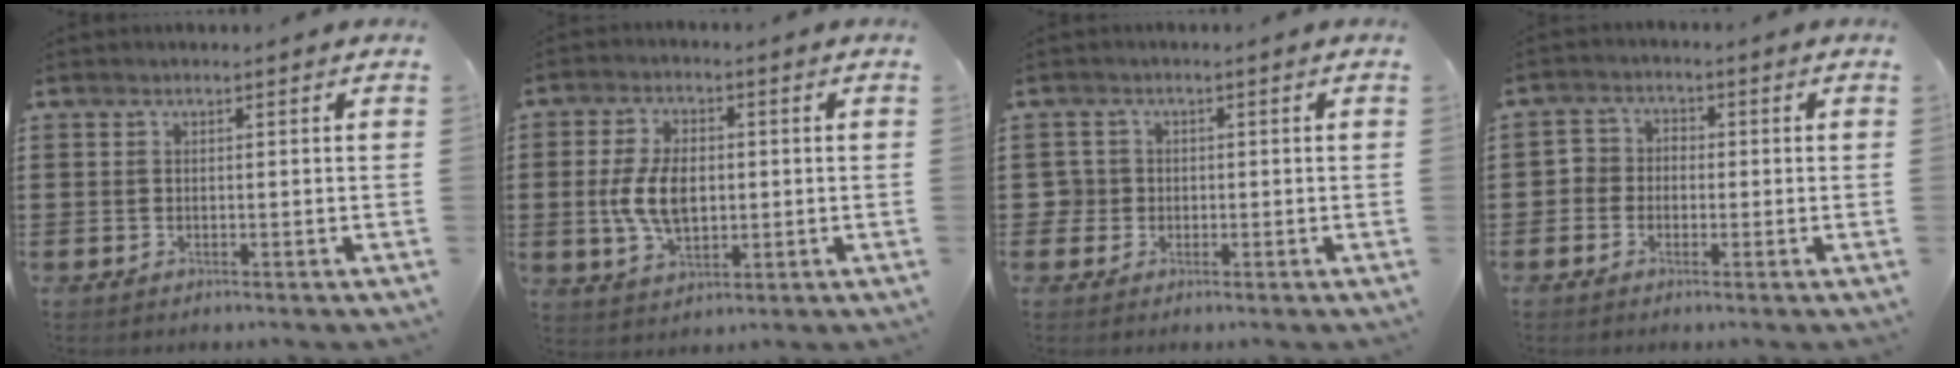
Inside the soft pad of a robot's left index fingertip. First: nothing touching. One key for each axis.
{"total": 7.9, "fx": 0.2, "fy": 4.6, "fz": 6.4, "tx": -0.150, "ty": 0.007, "tz": -0.004}
{"total": 2.5, "fx": -0.2, "fy": 2.5, "fz": 0.5, "tx": -0.029, "ty": 0.003, "tz": -0.010}
{"total": 2.6, "fx": -1.2, "fy": 2.2, "fz": 0.3, "tx": -0.017, "ty": 0.008, "tz": -0.030}